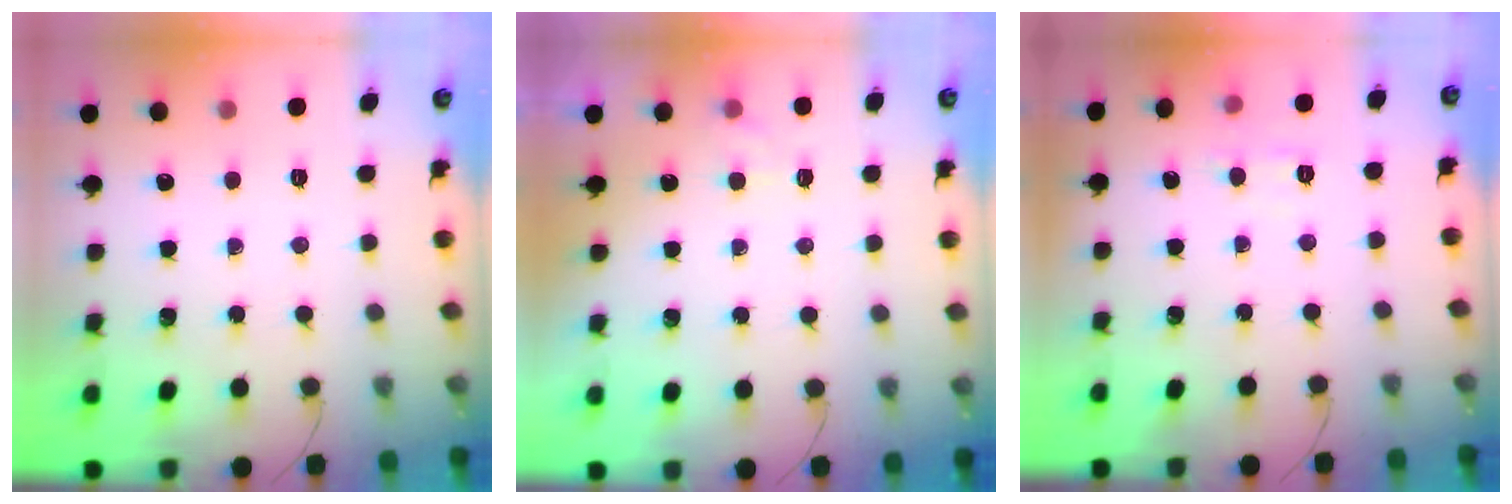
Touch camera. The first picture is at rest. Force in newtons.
{"total": 1.9, "press": 1.4, "slide": 1.2}
{"total": 4.0, "press": 3.8, "slide": 1.4}